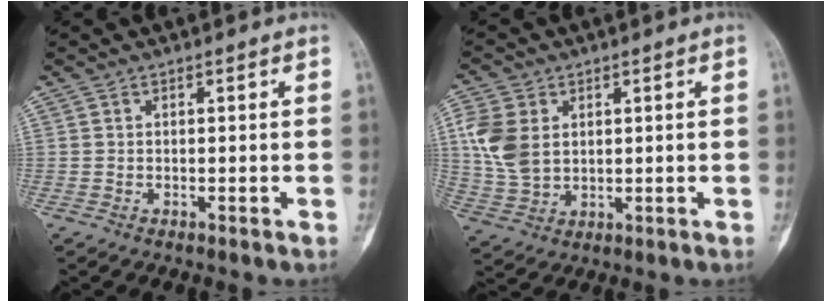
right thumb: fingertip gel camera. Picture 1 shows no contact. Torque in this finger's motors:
{"motor_torque": [0.25, 0.38, 0.61, 0.55, 0.31]}